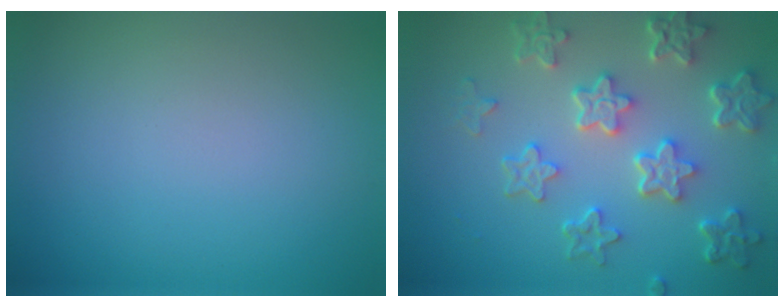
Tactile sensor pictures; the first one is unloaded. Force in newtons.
{"total": 6.2, "press": 4.8, "slide": 4.0}